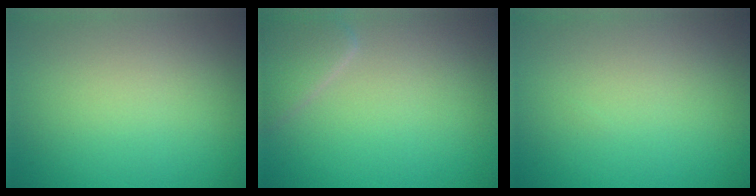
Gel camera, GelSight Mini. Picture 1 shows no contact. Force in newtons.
{"total": 2.4, "press": 2.4, "slide": 0.1}
{"total": 0.0}